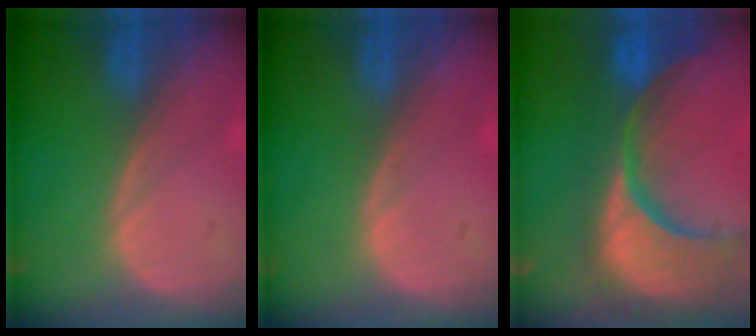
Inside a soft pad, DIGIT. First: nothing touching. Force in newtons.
{"total": 0.0}
{"total": 15.4, "press": 12.1, "slide": 9.6}